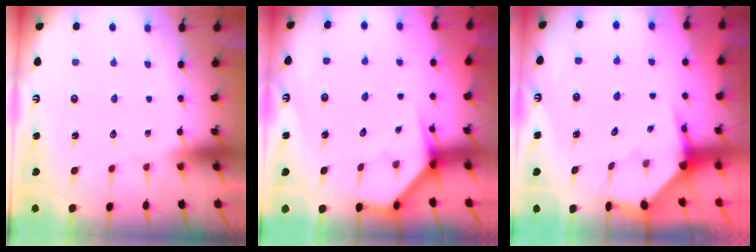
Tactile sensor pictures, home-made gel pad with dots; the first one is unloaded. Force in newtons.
{"total": 3.8, "press": 3.8, "slide": 0.2}
{"total": 4.0, "press": 4.0, "slide": 0.4}